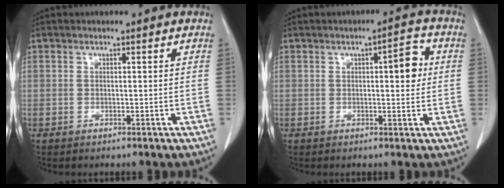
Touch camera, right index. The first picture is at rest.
{"total": 4.7, "force": [0.7, 1.3, 4.4], "torque": [-0.059, 0.006, 0.007]}